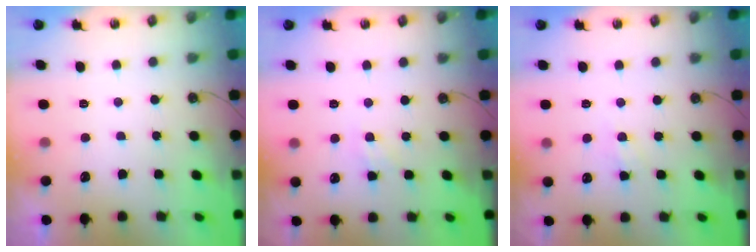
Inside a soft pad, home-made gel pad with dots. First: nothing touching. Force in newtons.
{"total": 2.1, "press": 2.1, "slide": 0.4}
{"total": 4.5, "press": 4.5, "slide": 0.6}